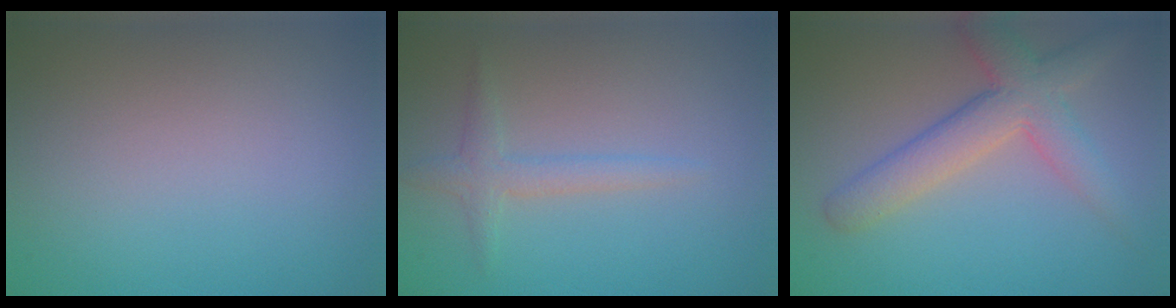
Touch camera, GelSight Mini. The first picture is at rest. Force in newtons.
{"total": 1.8, "press": 1.8, "slide": 0.0}
{"total": 5.1, "press": 5.0, "slide": 0.3}